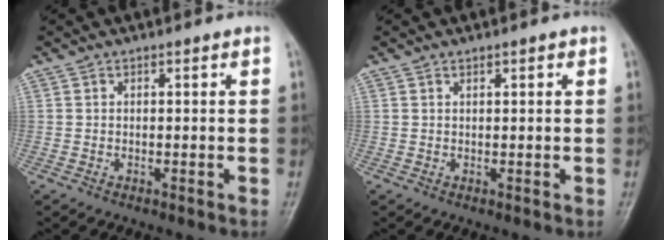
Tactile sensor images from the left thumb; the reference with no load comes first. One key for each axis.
{"total": 0.9, "fx": 0.5, "fy": 0.3, "fz": 0.7, "tx": -0.007, "ty": 0.000, "tz": 0.007}